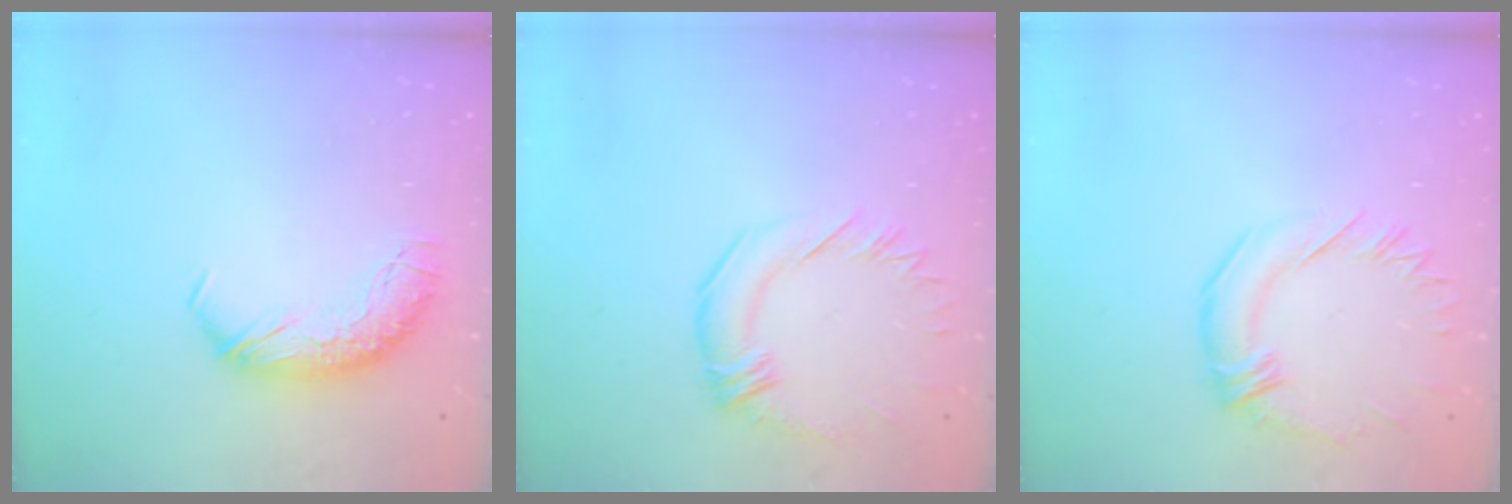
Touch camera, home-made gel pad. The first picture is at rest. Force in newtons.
{"total": 0.9, "press": 0.1, "slide": 0.9}
{"total": 0.9, "press": 0.0, "slide": 0.9}